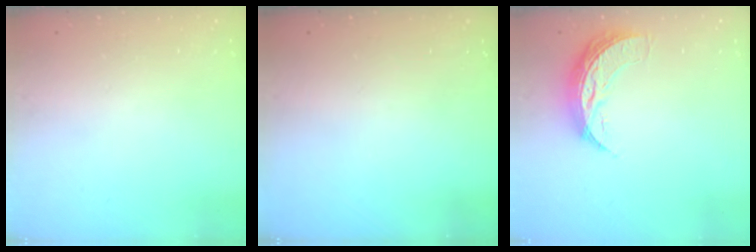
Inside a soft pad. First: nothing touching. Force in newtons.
{"total": 0.0}
{"total": 8.6, "press": 8.5, "slide": 0.5}